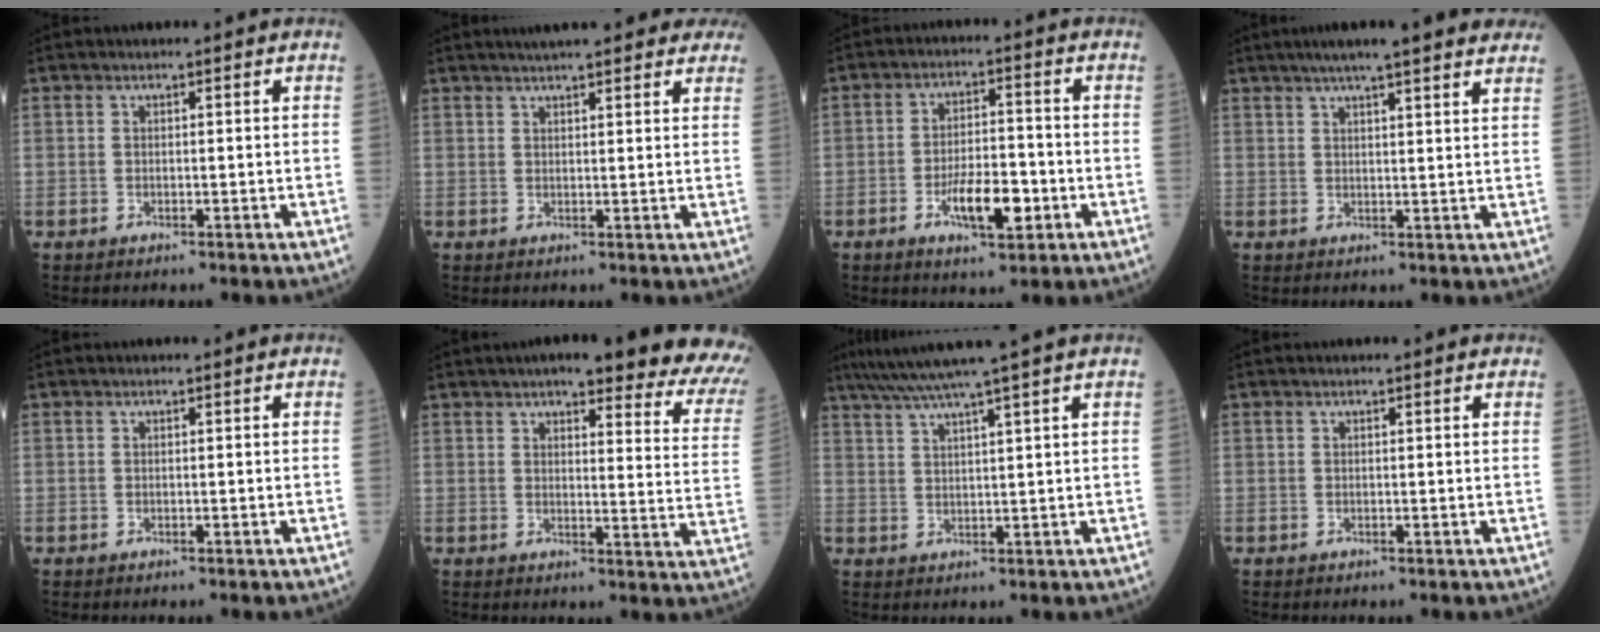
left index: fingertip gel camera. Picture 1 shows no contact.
{"total": 14.1, "force": [12.2, 2.8, 6.4], "torque": [-0.071, 0.029, 0.144]}
{"total": 7.8, "force": [-3.1, 2.5, 6.7], "torque": [-0.124, -0.001, -0.050]}
{"total": 14.5, "force": [12.0, 1.2, 8.1], "torque": [-0.116, 0.033, 0.148]}
{"total": 0.0}
{"total": 22.0, "force": [19.0, 2.6, 10.7], "torque": [-0.118, -0.049, 0.200]}
{"total": 7.9, "force": [6.3, -2.3, 4.2], "torque": [-0.068, 0.014, 0.102]}
{"total": 0.5, "force": [0.5, 0.2, 0.2], "torque": [-0.009, 0.011, 0.004]}